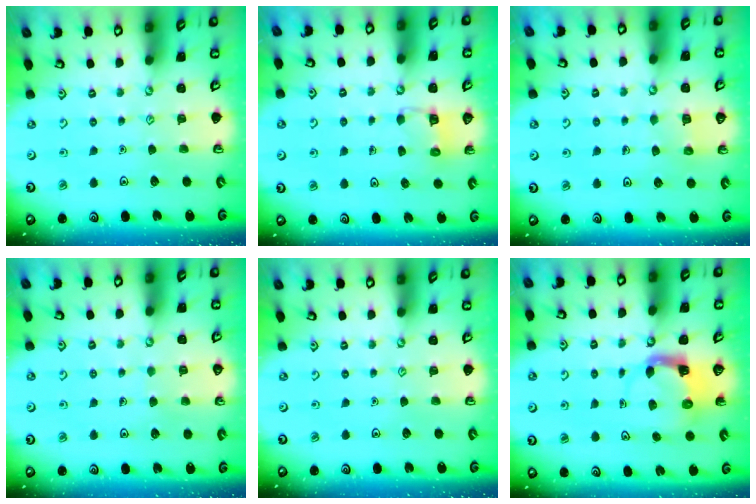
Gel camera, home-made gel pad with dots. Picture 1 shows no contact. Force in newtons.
{"total": 4.0, "press": 3.9, "slide": 0.2}
{"total": 4.0, "press": 4.0, "slide": 0.4}
{"total": 4.4, "press": 4.4, "slide": 0.3}
{"total": 0.0}
{"total": 3.9, "press": 3.8, "slide": 0.6}